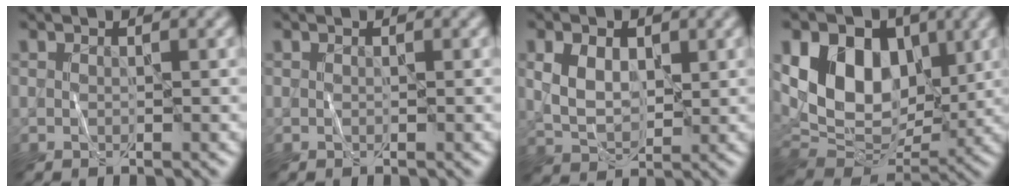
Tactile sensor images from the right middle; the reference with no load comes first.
{"total": 0.0}
{"total": 4.3, "force": [1.1, 2.8, 3.1], "torque": [-0.065, -0.002, 0.021]}
{"total": 10.9, "force": [3.2, 7.6, 7.1], "torque": [-0.117, -0.001, 0.047]}